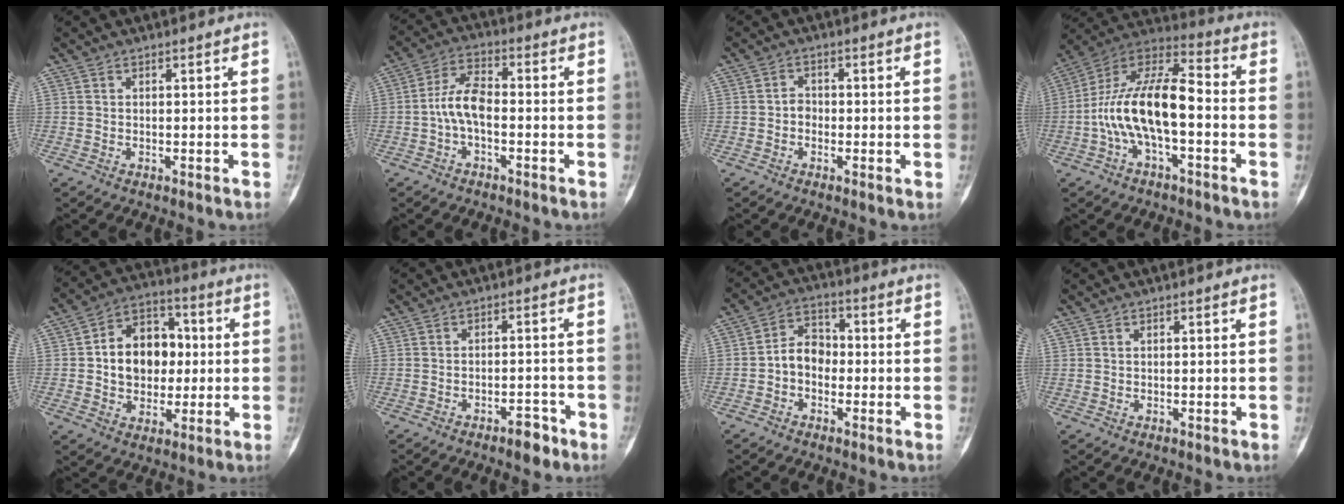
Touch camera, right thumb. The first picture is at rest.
{"total": 7.0, "force": [-1.4, 3.5, 5.9], "torque": [-0.116, 0.027, -0.034]}
{"total": 2.3, "force": [-0.5, 1.7, 1.4], "torque": [-0.002, 0.007, -0.019]}
{"total": 16.6, "force": [-2.8, 7.2, 14.6], "torque": [-0.269, 0.056, -0.056]}
{"total": 14.1, "force": [0.7, 10.6, 9.2], "torque": [-0.100, 0.023, 0.009]}
{"total": 3.6, "force": [-2.6, 1.4, 2.1], "torque": [-0.022, 0.021, -0.037]}
{"total": 6.4, "force": [-1.4, 4.9, 3.9], "torque": [-0.046, 0.028, -0.039]}
{"total": 0.0}